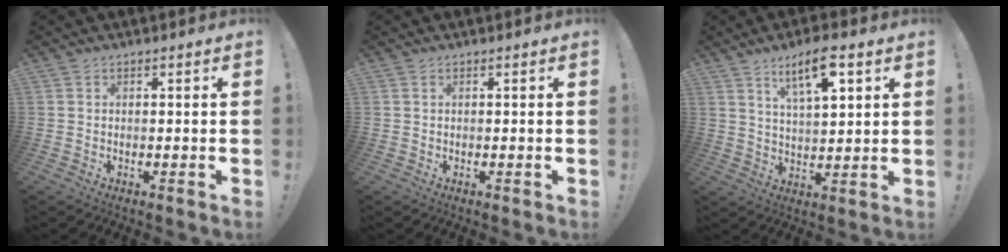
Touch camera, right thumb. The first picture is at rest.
{"total": 0.6, "force": [0.4, 0.3, 0.4], "torque": [-0.016, 0.005, 0.008]}
{"total": 10.3, "force": [5.6, 3.0, 8.1], "torque": [-0.134, -0.017, 0.093]}